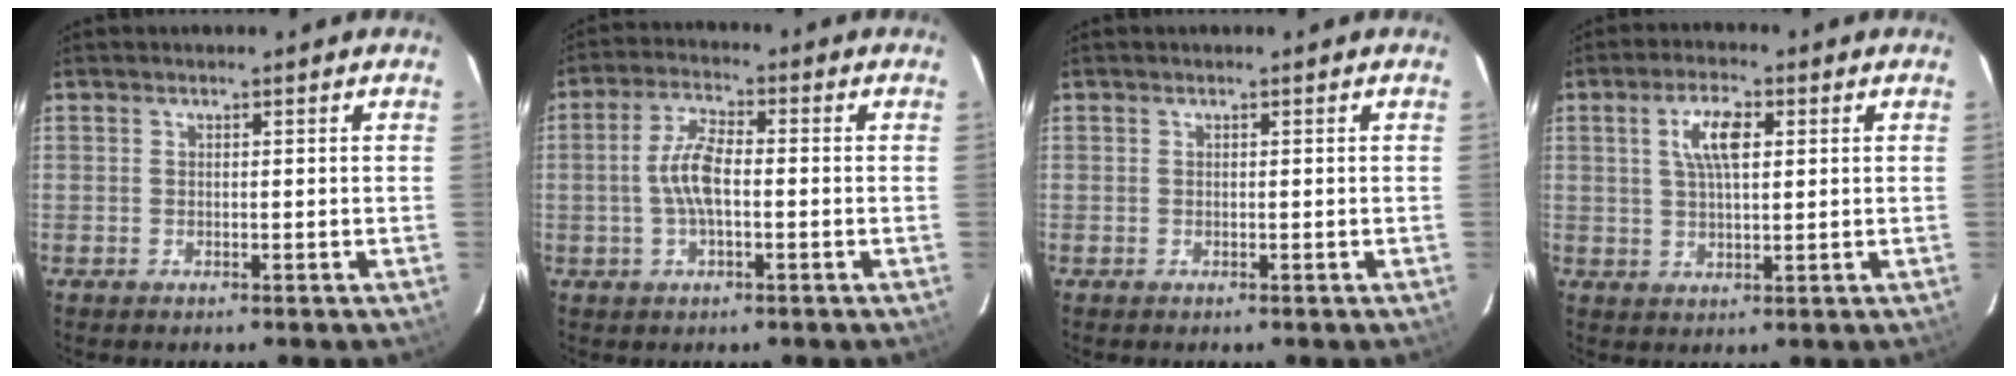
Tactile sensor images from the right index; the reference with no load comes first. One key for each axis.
{"total": 6.5, "fx": -1.0, "fy": 2.4, "fz": 6.0, "tx": -0.124, "ty": 0.010, "tz": -0.020}
{"total": 0.0}
{"total": 6.3, "fx": 1.9, "fy": 2.4, "fz": 5.5, "tx": -0.102, "ty": 0.011, "tz": 0.036}